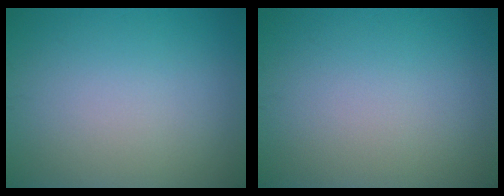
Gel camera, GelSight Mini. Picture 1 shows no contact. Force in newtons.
{"total": 0.0}